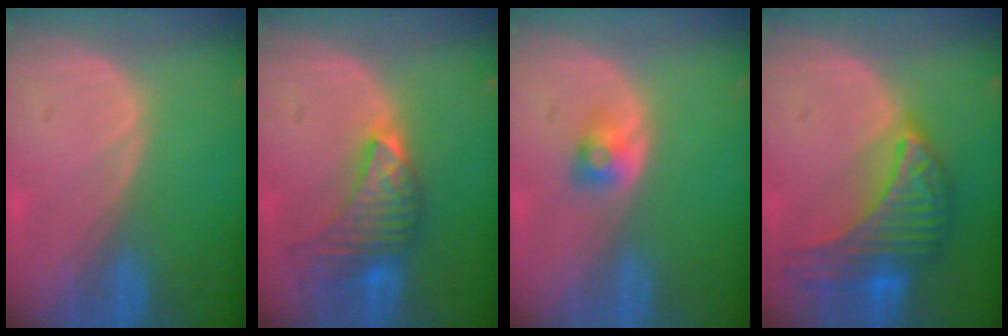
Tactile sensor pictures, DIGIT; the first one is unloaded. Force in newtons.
{"total": 7.4, "press": 7.4, "slide": 0.5}
{"total": 2.6, "press": 2.3, "slide": 1.2}
{"total": 10.0, "press": 10.0, "slide": 0.6}